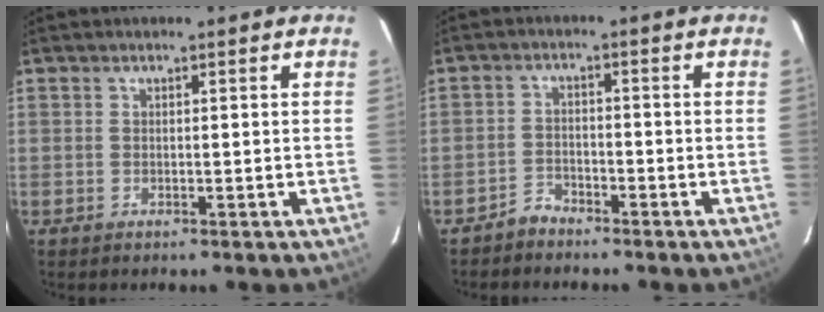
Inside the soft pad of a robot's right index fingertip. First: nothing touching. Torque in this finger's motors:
{"motor_torque": [-0.06, -0.14, -0.33, -0.17]}